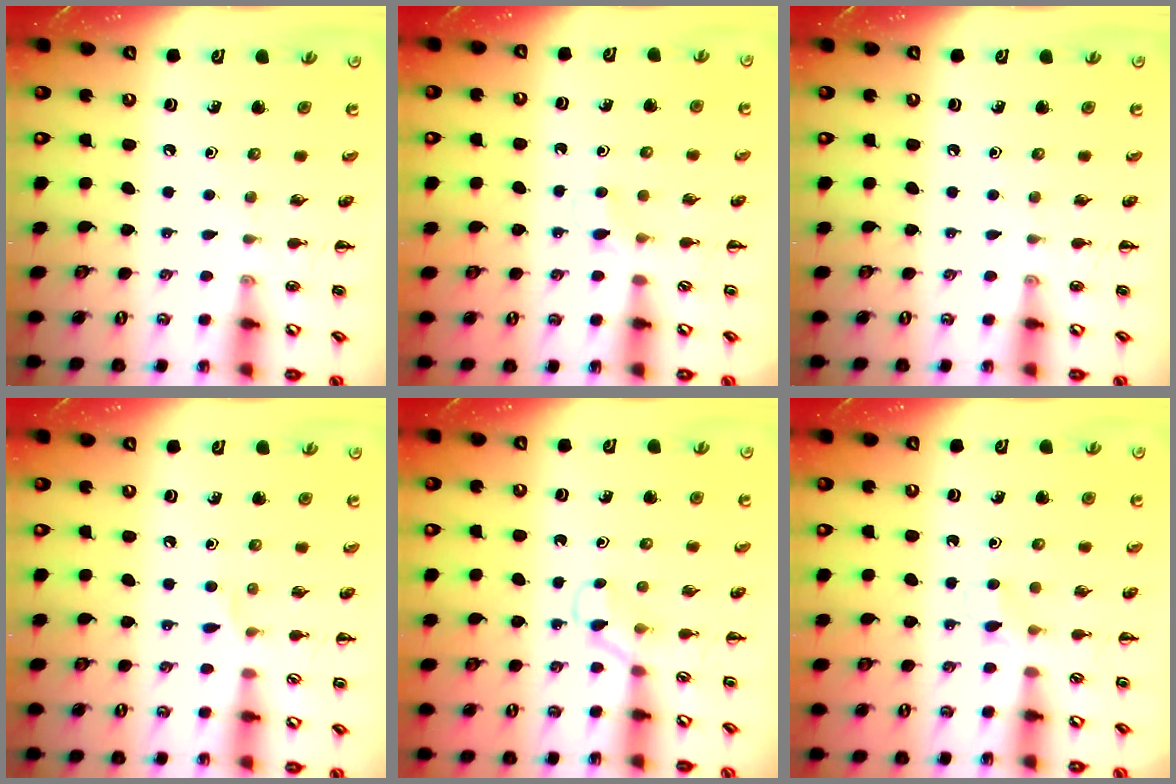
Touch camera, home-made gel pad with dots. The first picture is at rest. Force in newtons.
{"total": 2.8, "press": 2.7, "slide": 0.8}
{"total": 0.0}
{"total": 3.7, "press": 3.5, "slide": 1.2}
{"total": 3.7, "press": 3.4, "slide": 1.4}
{"total": 2.8, "press": 2.7, "slide": 0.8}